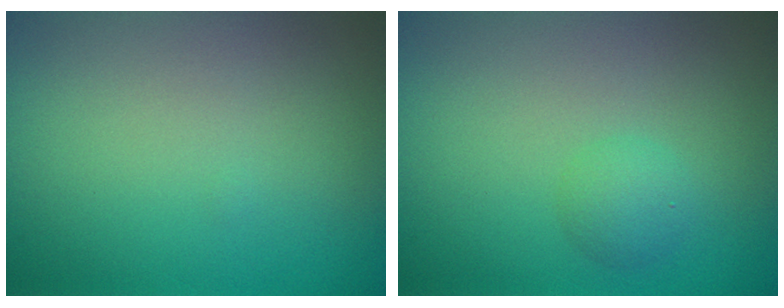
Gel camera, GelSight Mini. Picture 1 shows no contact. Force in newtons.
{"total": 1.6, "press": 1.5, "slide": 0.1}